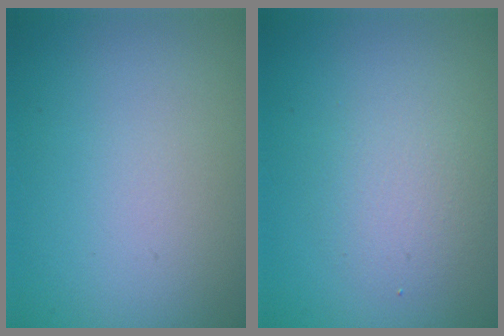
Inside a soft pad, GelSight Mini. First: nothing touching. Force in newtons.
{"total": 2.5, "press": 2.5, "slide": 0.2}